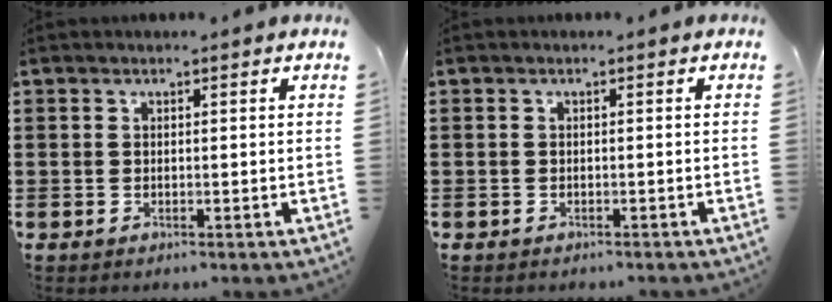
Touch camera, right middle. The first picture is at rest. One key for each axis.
{"total": 0.5, "fx": -0.5, "fy": 0.1, "fz": 0.1, "tx": -0.002, "ty": -0.001, "tz": -0.010}